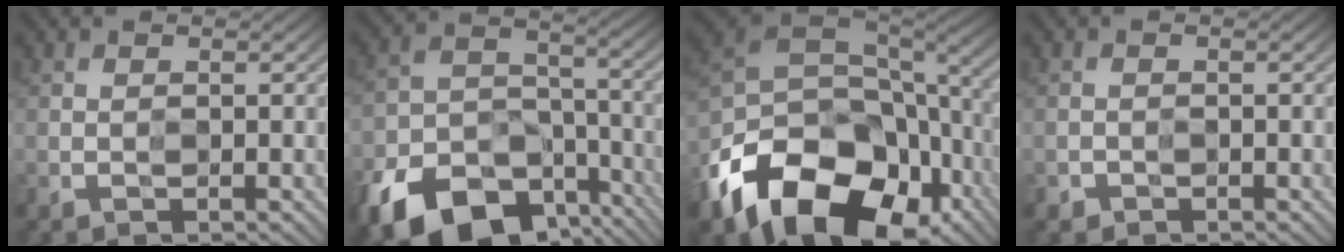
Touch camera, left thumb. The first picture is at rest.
{"total": 13.3, "force": [-9.7, 7.5, 5.1], "torque": [-0.119, -0.025, -0.171]}
{"total": 18.7, "force": [-10.1, 12.4, 9.6], "torque": [-0.238, -0.051, -0.150]}
{"total": 0.9, "force": [-0.5, 0.5, -0.6], "torque": [0.015, -0.002, -0.012]}